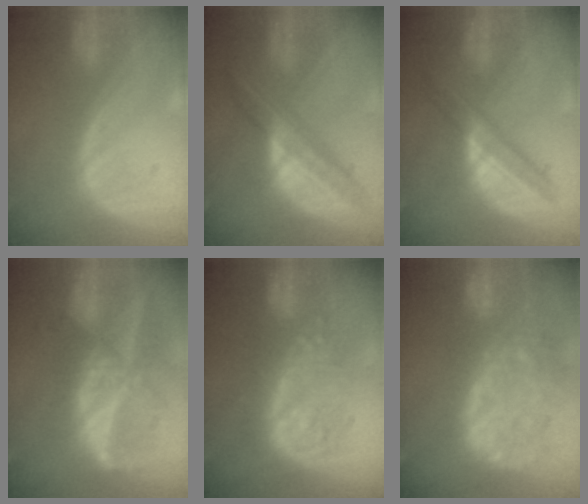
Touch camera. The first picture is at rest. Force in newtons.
{"total": 8.0, "press": 6.7, "slide": 4.3}
{"total": 5.7, "press": 5.6, "slide": 1.4}
{"total": 9.4, "press": 8.1, "slide": 4.7}
{"total": 9.1, "press": 9.0, "slide": 1.6}
{"total": 14.1, "press": 11.6, "slide": 8.0}